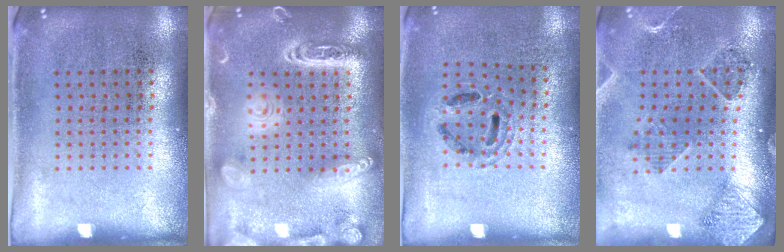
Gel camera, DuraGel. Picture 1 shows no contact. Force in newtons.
{"total": 2.8, "press": 2.8, "slide": 0.3}
{"total": 0.9, "press": 0.9, "slide": 0.1}
{"total": 1.5, "press": 1.5, "slide": 0.3}